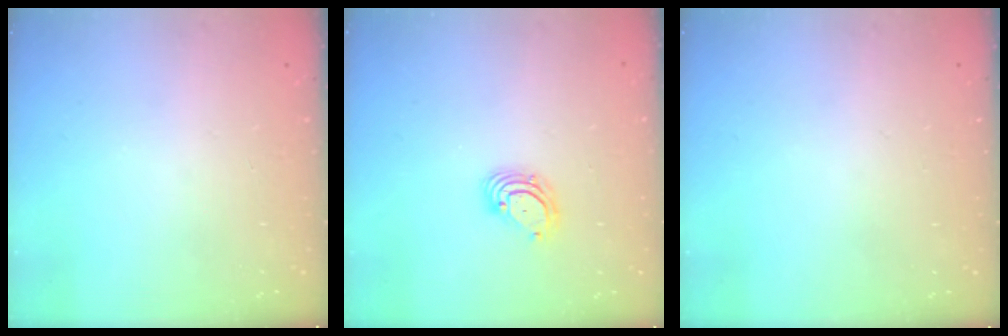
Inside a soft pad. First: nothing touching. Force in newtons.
{"total": 3.9, "press": 3.9, "slide": 0.2}
{"total": 0.0}